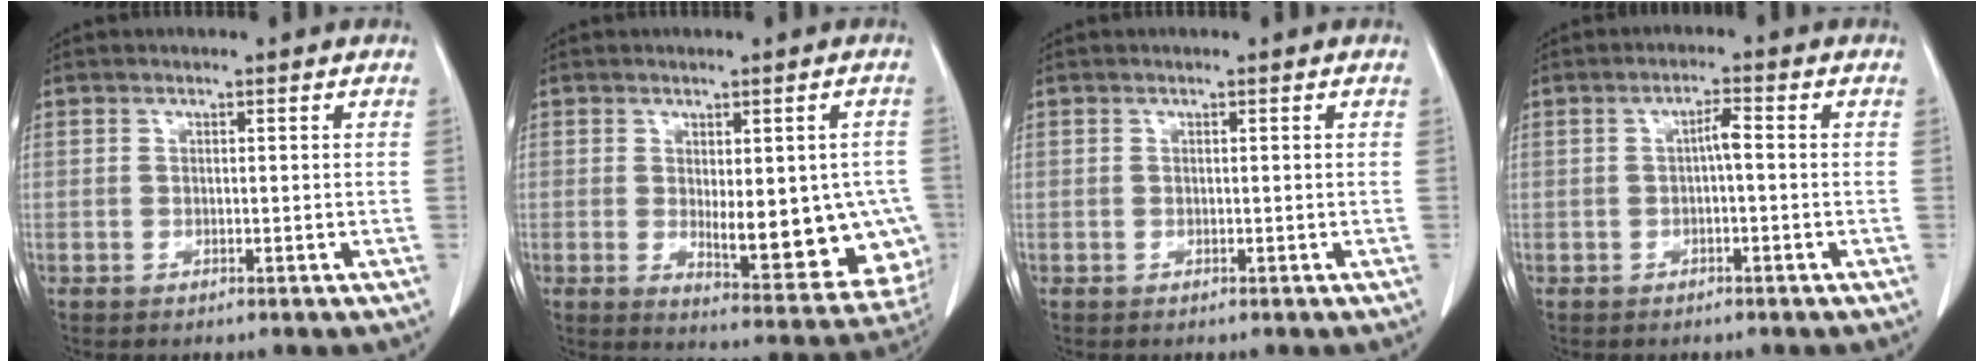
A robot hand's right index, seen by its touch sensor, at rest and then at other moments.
{"total": 14.6, "force": [-2.5, 5.4, 13.4], "torque": [-0.121, -0.006, -0.017]}
{"total": 0.0}
{"total": 2.0, "force": [-0.2, 0.2, 2.0], "torque": [-0.034, 0.004, -0.005]}